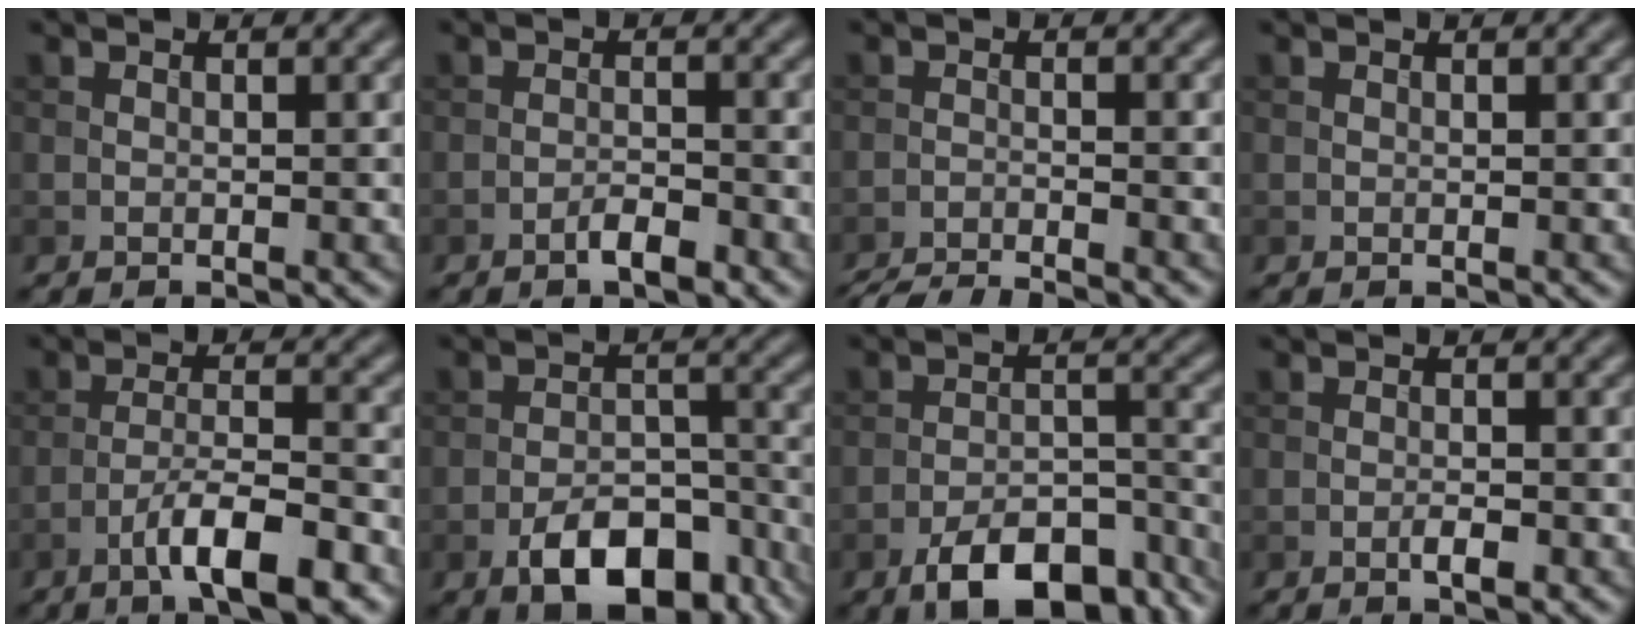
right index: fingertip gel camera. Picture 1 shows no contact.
{"total": 2.1, "force": [-1.4, 0.5, 1.4], "torque": [-0.023, 0.005, -0.026]}
{"total": 5.7, "force": [-5.5, 0.6, 1.7], "torque": [-0.031, -0.018, -0.090]}
{"total": 0.0}
{"total": 6.3, "force": [-3.7, 1.3, 4.9], "torque": [-0.083, 0.008, -0.064]}
{"total": 7.8, "force": [-4.6, 3.8, 5.1], "torque": [-0.076, 0.000, -0.072]}
{"total": 9.7, "force": [-6.7, 4.1, 5.7], "torque": [-0.081, -0.007, -0.109]}
{"total": 1.4, "force": [-0.7, 0.3, 1.2], "torque": [-0.021, 0.000, -0.013]}